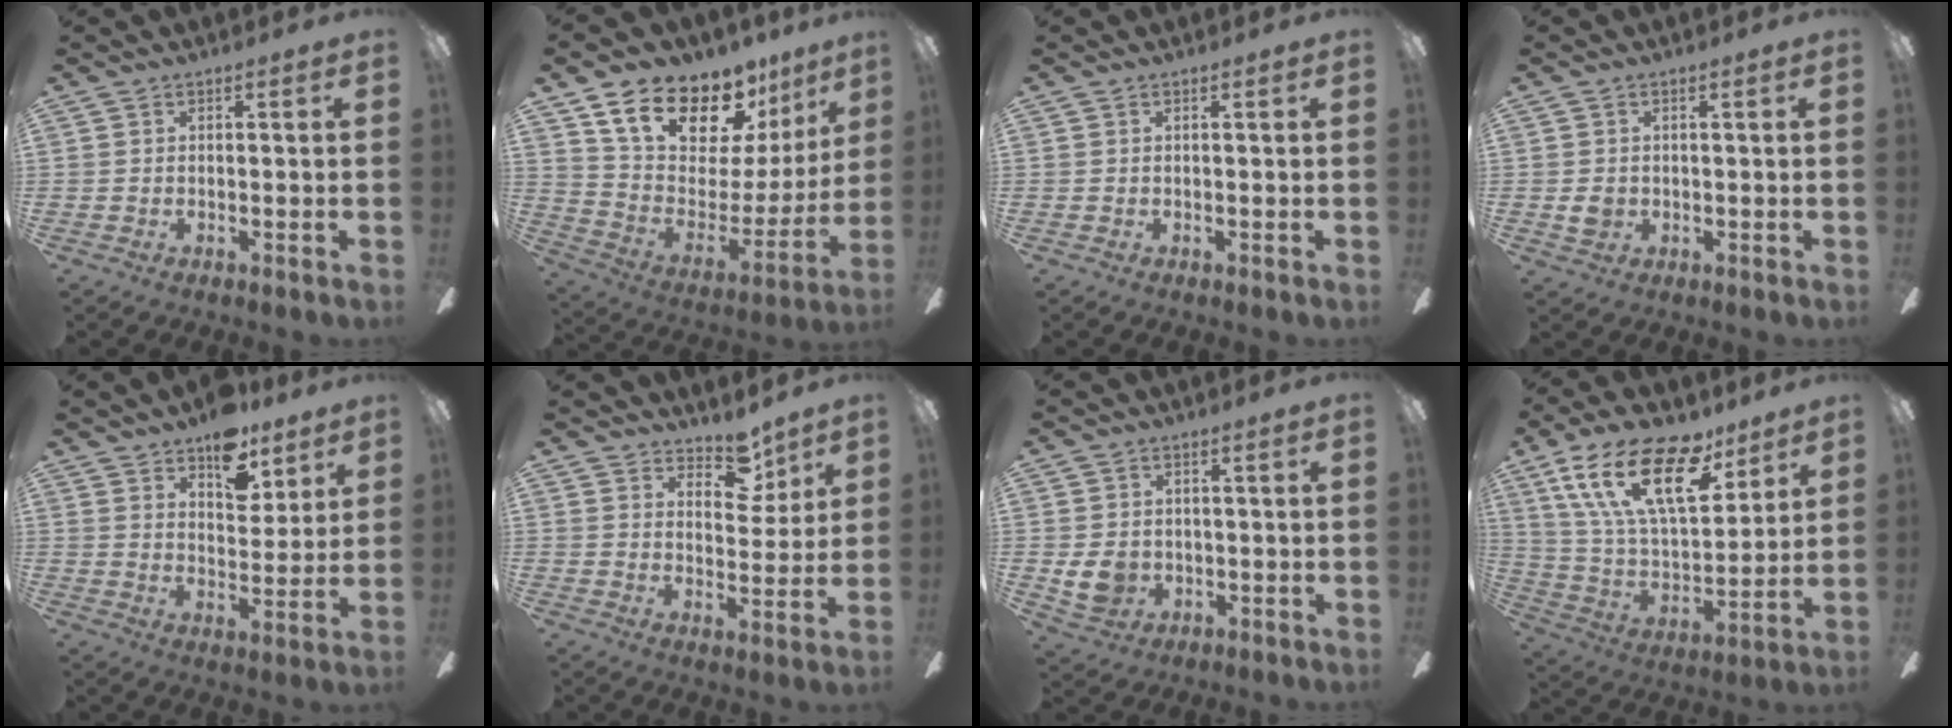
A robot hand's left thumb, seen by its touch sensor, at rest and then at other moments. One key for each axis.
{"total": 19.2, "fx": 14.8, "fy": 8.9, "fz": 8.3, "tx": -0.146, "ty": -0.108, "tz": 0.271}
{"total": 0.0}
{"total": 2.8, "fx": 0.1, "fy": 2.4, "fz": 1.4, "tx": -0.017, "ty": 0.003, "tz": 0.000}
{"total": 10.7, "fx": 7.6, "fy": 5.8, "fz": 4.9, "tx": -0.057, "ty": -0.038, "tz": 0.133}
{"total": 8.3, "fx": 6.4, "fy": 4.3, "fz": 3.0, "tx": -0.027, "ty": -0.042, "tz": 0.111}
{"total": 6.4, "fx": -0.3, "fy": 5.5, "fz": 3.1, "tx": -0.072, "ty": 0.003, "tz": -0.005}
{"total": 24.3, "fx": 13.6, "fy": 11.2, "fz": 16.7, "tx": -0.318, "ty": -0.063, "tz": 0.237}